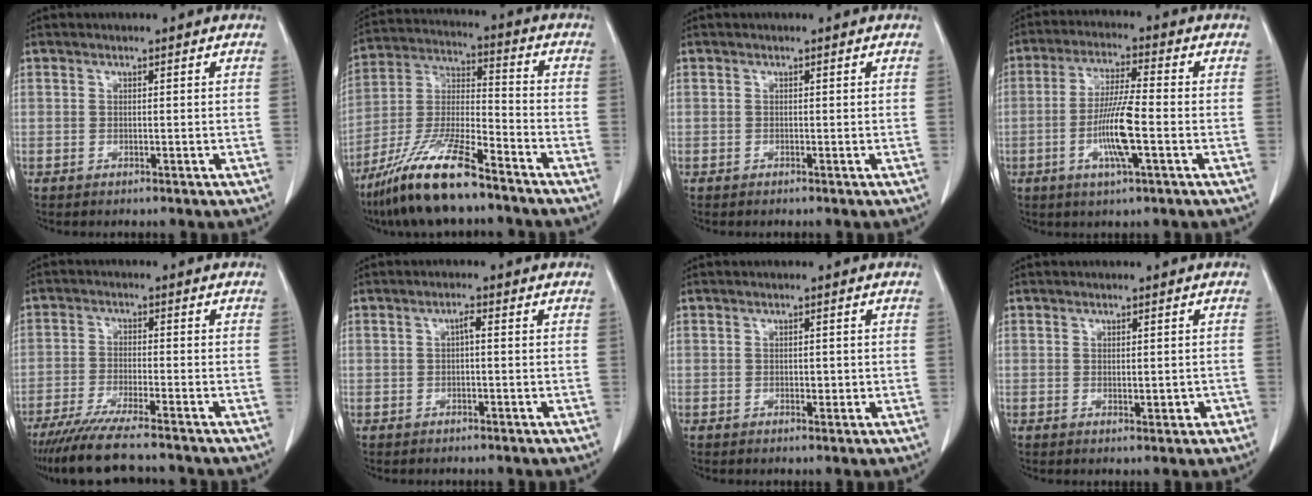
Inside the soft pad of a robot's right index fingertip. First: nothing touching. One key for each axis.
{"total": 14.9, "fx": -10.8, "fy": 2.2, "fz": 10.0, "tx": -0.207, "ty": -0.018, "tz": -0.199}
{"total": 0.0}
{"total": 9.1, "fx": -2.4, "fy": 0.4, "fz": 8.8, "tx": -0.170, "ty": -0.008, "tz": -0.050}
{"total": 11.0, "fx": -9.4, "fy": 0.4, "fz": 5.7, "tx": -0.088, "ty": -0.030, "tz": -0.152}
{"total": 1.3, "fx": 0.0, "fy": 0.3, "fz": 1.3, "tx": -0.023, "ty": 0.004, "tz": 0.000}
{"total": 1.3, "fx": -0.1, "fy": 0.7, "fz": 1.0, "tx": -0.013, "ty": 0.000, "tz": 0.001}
{"total": 2.2, "fx": -0.5, "fy": 1.0, "fz": 1.9, "tx": -0.025, "ty": -0.002, "tz": 0.000}